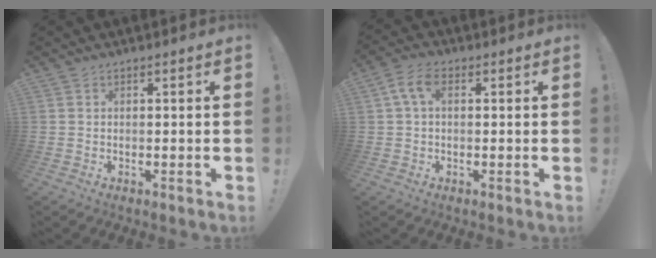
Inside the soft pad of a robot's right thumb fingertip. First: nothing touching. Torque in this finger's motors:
{"motor_torque": [0.23, 0.32, 0.35, -0.09, 0.28]}